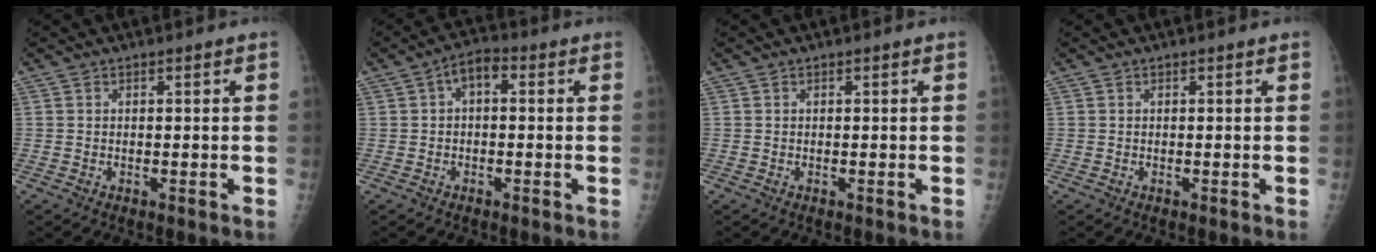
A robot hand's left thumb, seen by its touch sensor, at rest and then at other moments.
{"total": 4.4, "force": [0.5, 2.5, 3.6], "torque": [-0.047, 0.016, -0.004]}
{"total": 0.0}
{"total": 0.0}